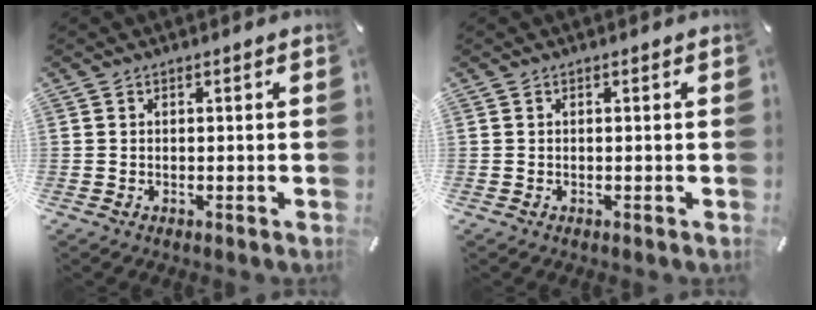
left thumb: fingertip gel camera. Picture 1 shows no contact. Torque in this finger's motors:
{"motor_torque": [-0.03, -0.02, -0.04, -0.02, 0.00]}